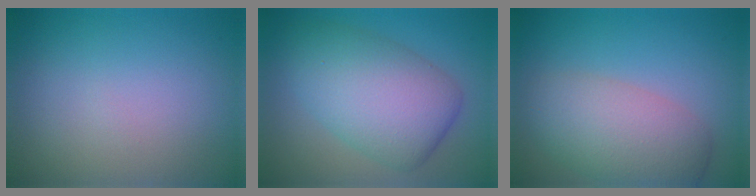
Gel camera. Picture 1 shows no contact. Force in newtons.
{"total": 7.8, "press": 7.8, "slide": 0.0}
{"total": 5.7, "press": 5.7, "slide": 0.1}